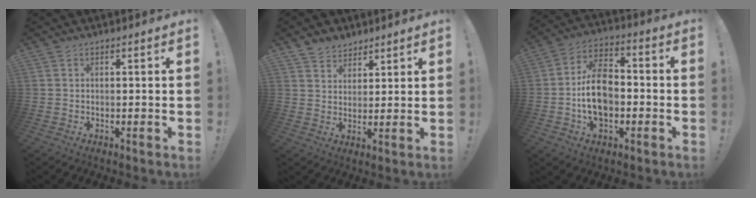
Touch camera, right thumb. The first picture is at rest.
{"total": 5.3, "force": [4.2, 3.2, 0.1], "torque": [-0.004, -0.032, 0.081]}
{"total": 14.4, "force": [-2.4, 9.7, 10.4], "torque": [-0.186, 0.014, -0.047]}